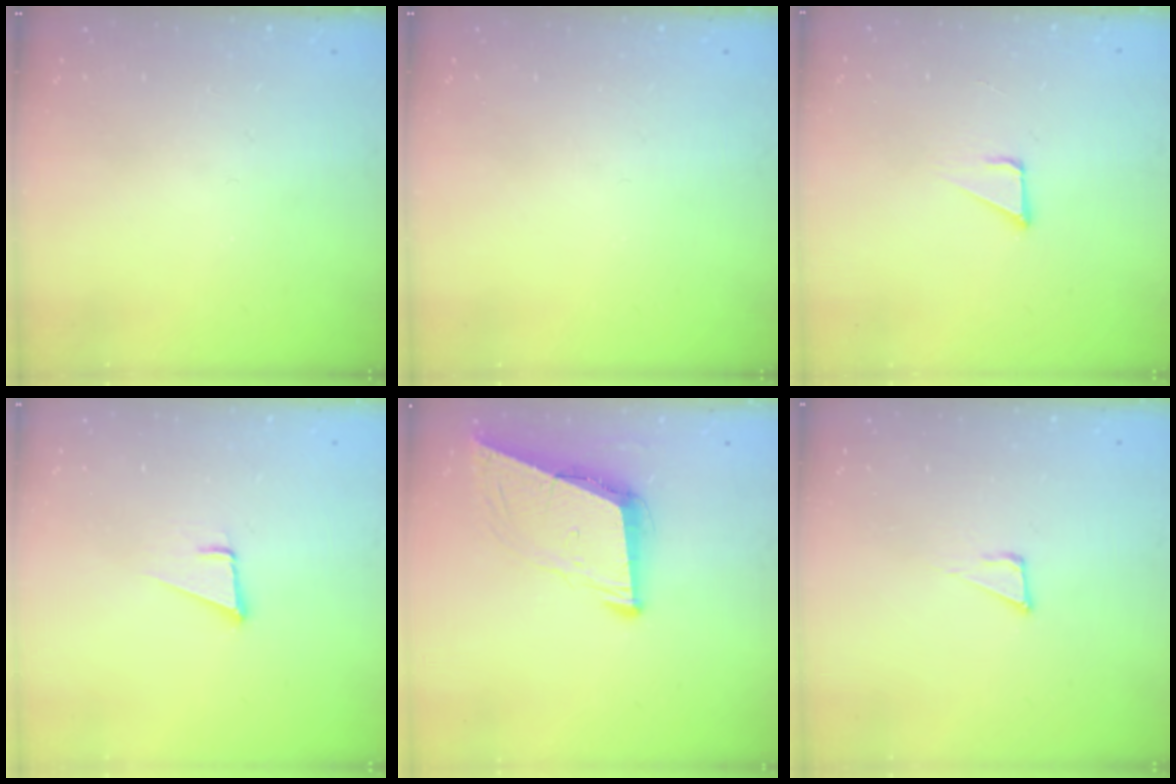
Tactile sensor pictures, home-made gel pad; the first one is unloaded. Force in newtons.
{"total": 0.0}
{"total": 2.2, "press": 2.2, "slide": 0.2}
{"total": 3.6, "press": 2.7, "slide": 2.4}
{"total": 8.6, "press": 7.7, "slide": 3.8}
{"total": 4.3, "press": 4.3, "slide": 0.1}